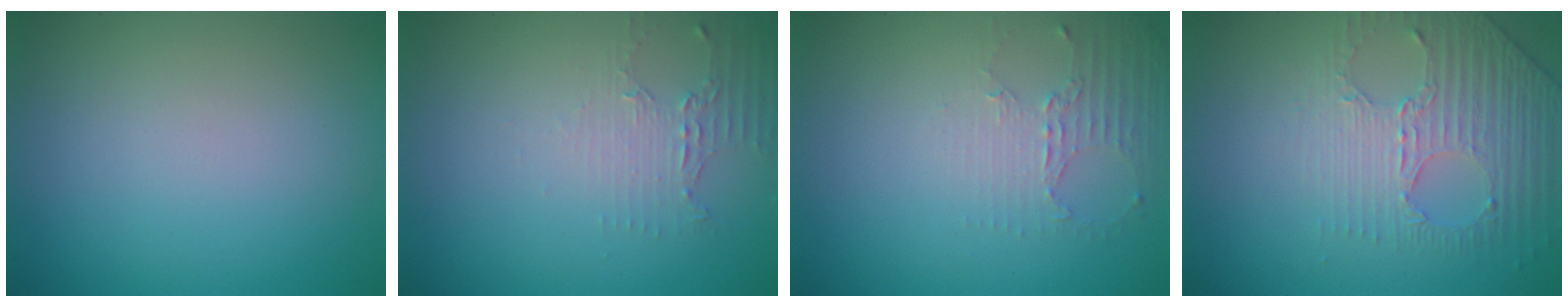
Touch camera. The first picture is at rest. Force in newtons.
{"total": 2.2, "press": 1.5, "slide": 1.5}
{"total": 2.3, "press": 1.6, "slide": 1.6}
{"total": 4.4, "press": 3.1, "slide": 3.1}